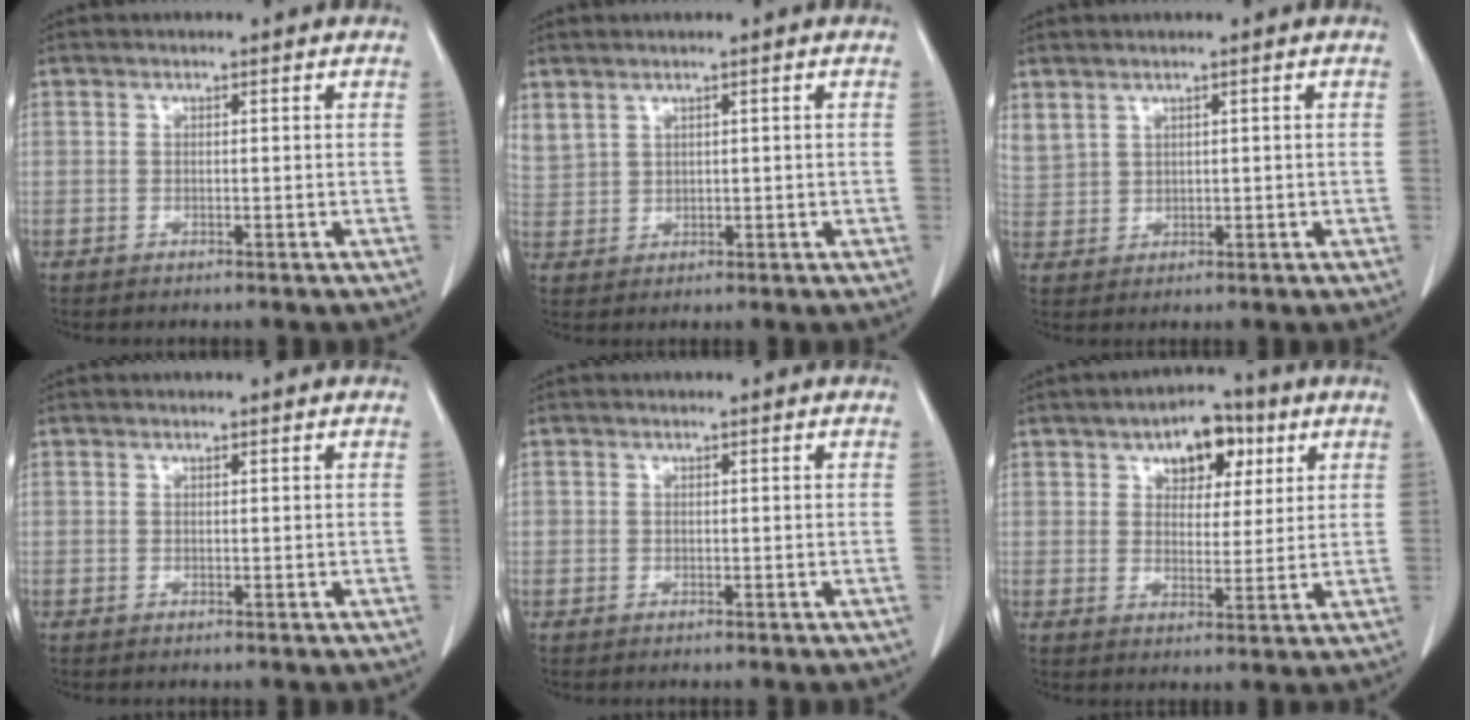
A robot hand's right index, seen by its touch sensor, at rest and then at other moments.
{"total": 5.1, "force": [2.6, 3.6, 2.5], "torque": [-0.073, 0.015, 0.069]}
{"total": 5.3, "force": [2.8, 3.8, 2.5], "torque": [-0.076, 0.014, 0.073]}
{"total": 0.0}
{"total": 0.0}
{"total": 8.1, "force": [4.0, 4.6, 5.4], "torque": [-0.072, 0.018, 0.060]}